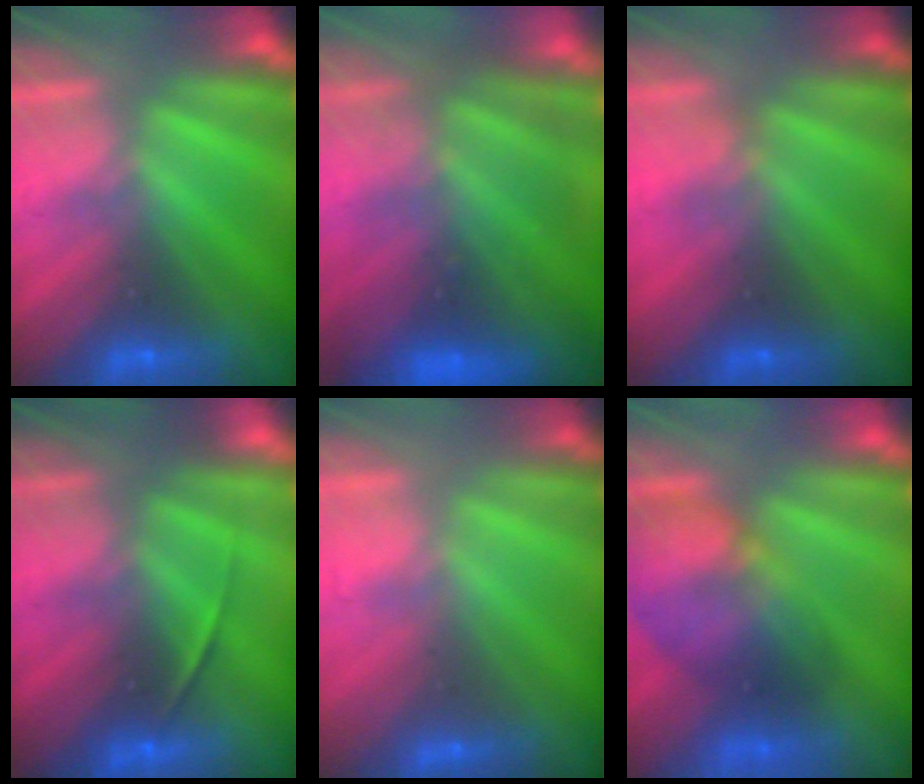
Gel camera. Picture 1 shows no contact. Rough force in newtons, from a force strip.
{"total": 7.9}
{"total": 3.9}
{"total": 1.9}
{"total": 2.1}
{"total": 6.8}